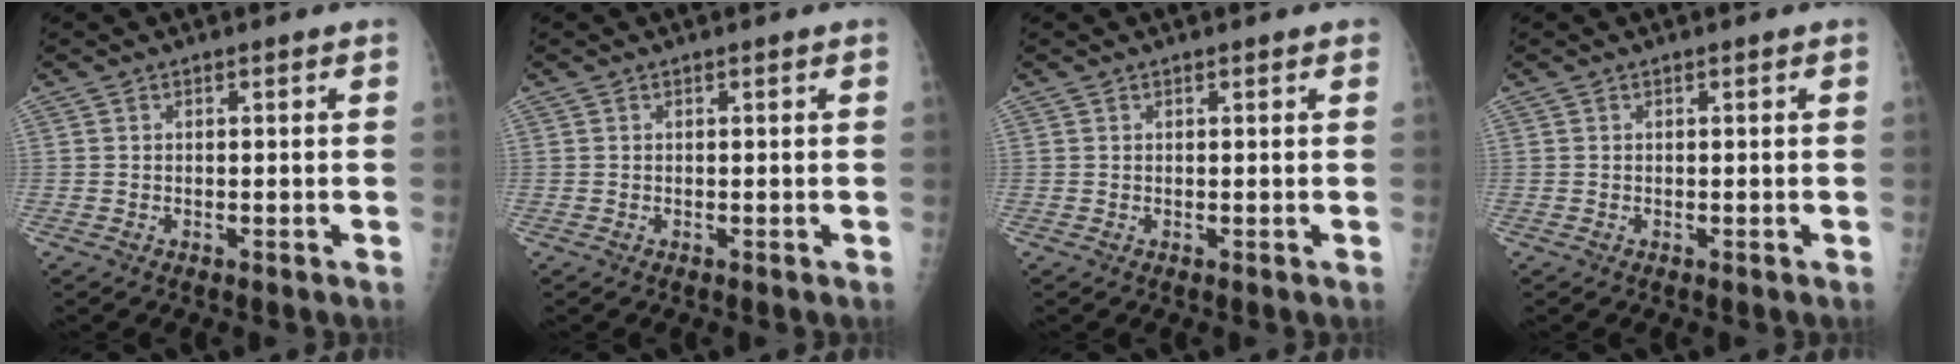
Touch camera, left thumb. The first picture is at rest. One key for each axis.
{"total": 0.0}
{"total": 0.6, "fx": 0.4, "fy": 0.2, "fz": 0.3, "tx": -0.003, "ty": -0.001, "tz": 0.004}
{"total": 0.0}